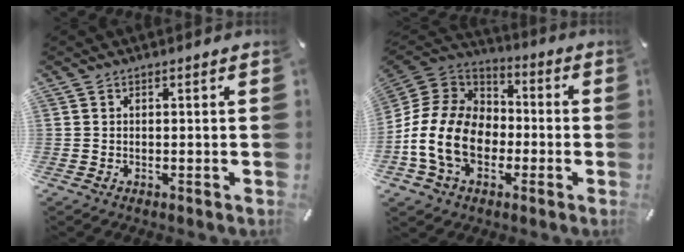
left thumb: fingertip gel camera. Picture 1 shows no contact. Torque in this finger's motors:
{"motor_torque": [0.64, 0.91, 1.47, 1.32, 0.28]}